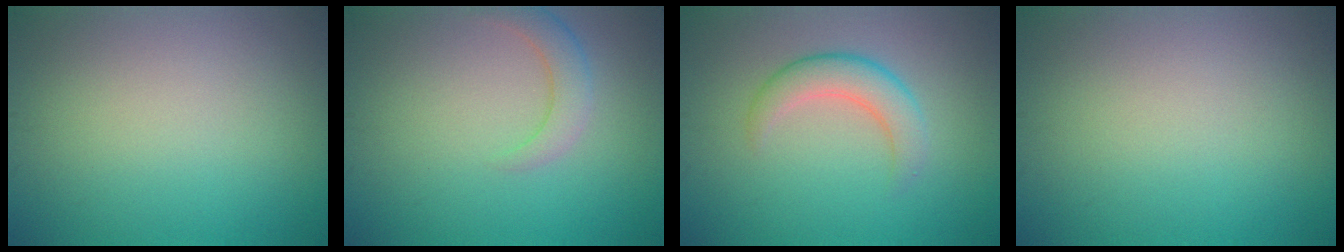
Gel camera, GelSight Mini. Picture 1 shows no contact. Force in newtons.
{"total": 2.5, "press": 2.5, "slide": 0.2}
{"total": 3.5, "press": 3.5, "slide": 0.4}
{"total": 0.0}